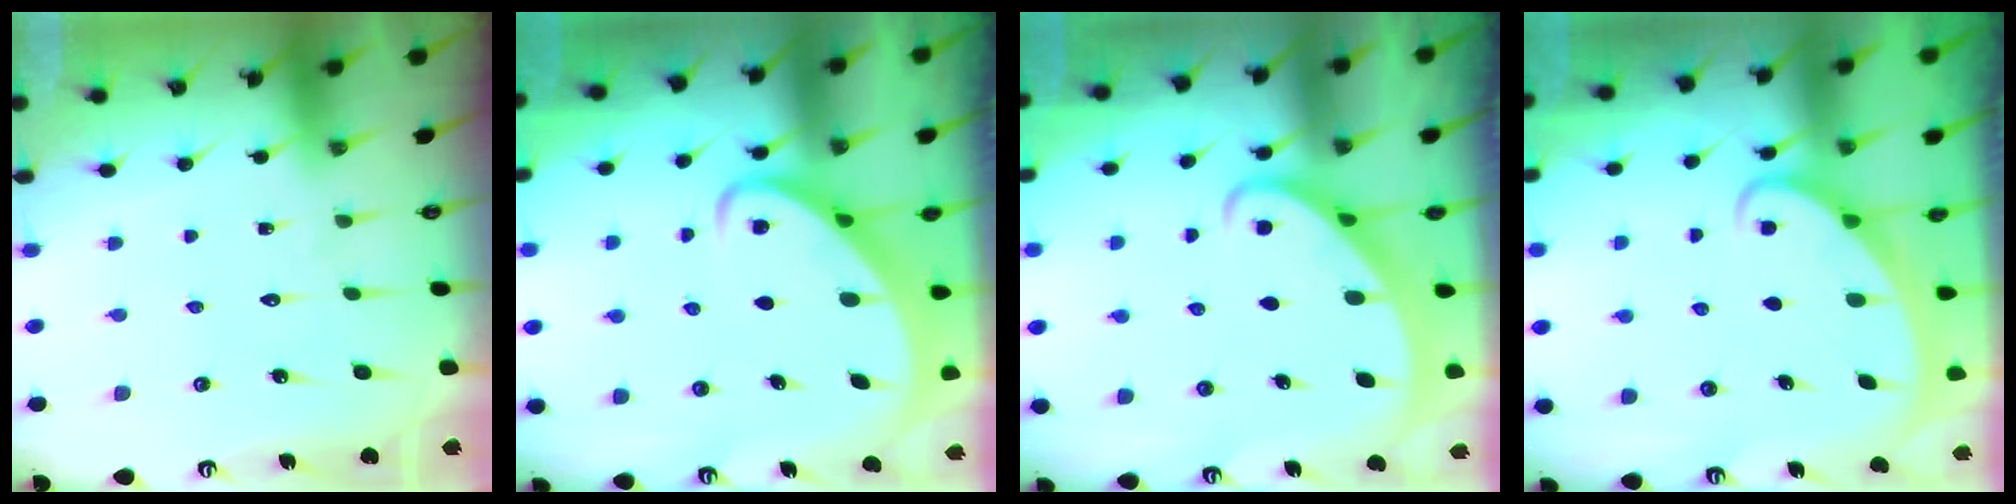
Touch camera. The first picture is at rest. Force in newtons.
{"total": 2.7, "press": 2.7, "slide": 0.3}
{"total": 2.2, "press": 2.2, "slide": 0.2}
{"total": 2.2, "press": 2.2, "slide": 0.3}